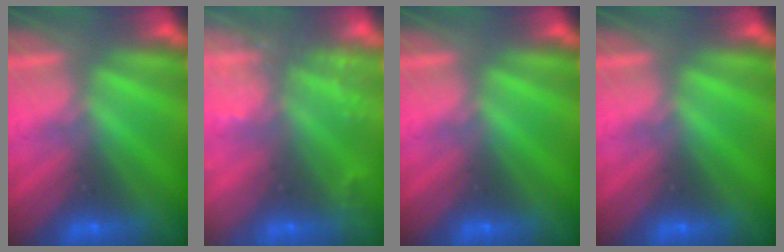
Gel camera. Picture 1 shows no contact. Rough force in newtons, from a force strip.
{"total": 9.8}
{"total": 0.0}
{"total": 0.0}